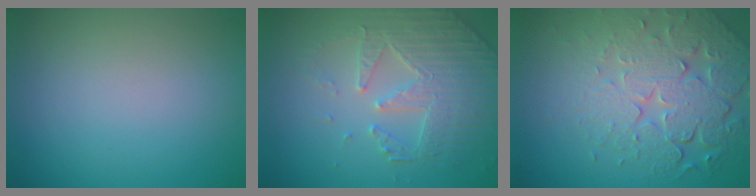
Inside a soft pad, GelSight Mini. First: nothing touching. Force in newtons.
{"total": 4.4, "press": 4.2, "slide": 1.3}
{"total": 7.6, "press": 5.5, "slide": 5.3}